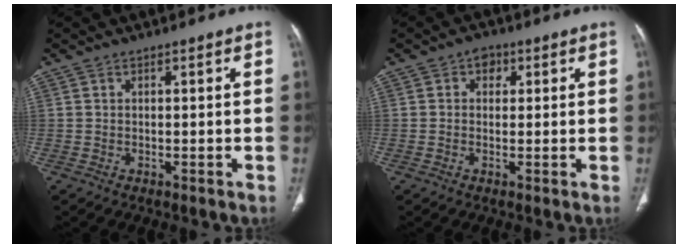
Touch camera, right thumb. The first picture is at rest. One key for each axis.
{"total": 2.6, "fx": 0.9, "fy": 2.1, "fz": 1.3, "tx": 0.002, "ty": 0.004, "tz": 0.004}